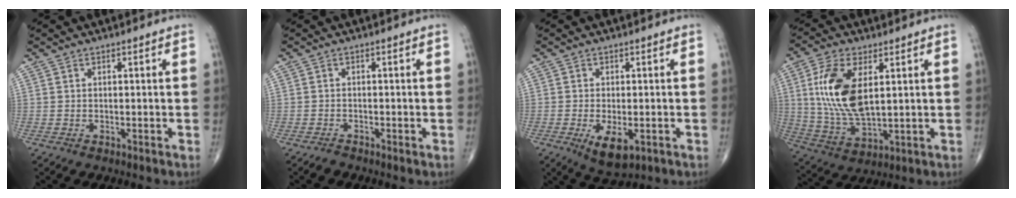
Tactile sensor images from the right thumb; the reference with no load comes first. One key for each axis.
{"total": 1.0, "fx": -0.9, "fy": 0.3, "fz": 0.1, "tx": -0.002, "ty": -0.002, "tz": -0.022}
{"total": 5.9, "fx": -2.1, "fy": 2.7, "fz": 4.9, "tx": -0.082, "ty": -0.011, "tz": -0.026}
{"total": 14.3, "fx": 3.5, "fy": 6.9, "fz": 12.0, "tx": -0.247, "ty": -0.015, "tz": 0.075}